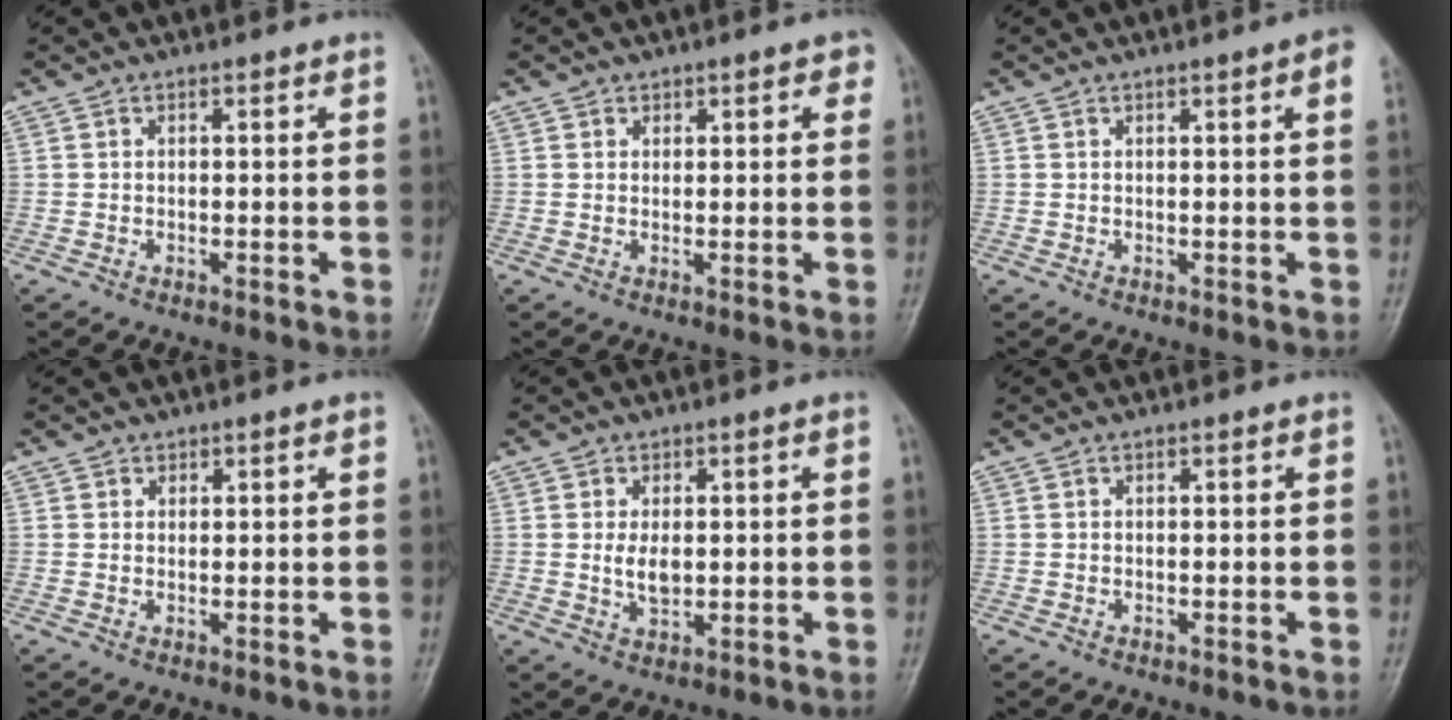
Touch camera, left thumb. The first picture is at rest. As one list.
[{"total": 2.8, "force": [1.5, 1.9, 1.3], "torque": [0.012, -0.005, 0.017]}, {"total": 3.3, "force": [1.4, 0.2, 3.0], "torque": [-0.034, 0.001, 0.013]}, {"total": 1.2, "force": [0.7, 0.9, 0.5], "torque": [0.006, -0.003, 0.008]}, {"total": 4.1, "force": [0.3, 2.6, 3.2], "torque": [-0.048, 0.000, 0.010]}, {"total": 0.0}]